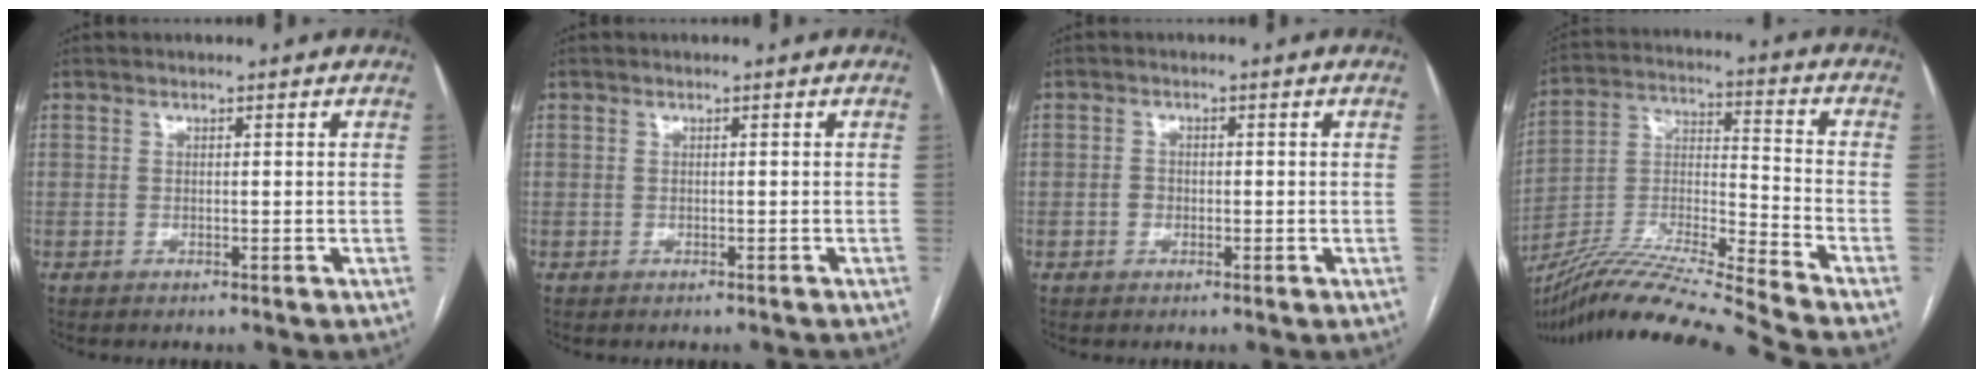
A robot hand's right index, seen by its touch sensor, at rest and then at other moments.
{"total": 0.7, "force": [-0.5, 0.4, -0.1], "torque": [-0.001, 0.004, -0.008]}
{"total": 1.3, "force": [-0.4, 1.1, 0.6], "torque": [-0.007, 0.005, -0.006]}
{"total": 19.3, "force": [-17.2, -2.9, 8.5], "torque": [-0.173, -0.008, -0.311]}